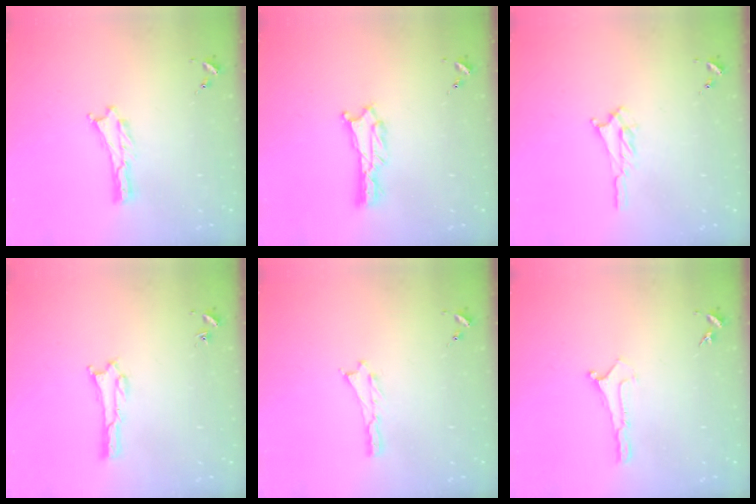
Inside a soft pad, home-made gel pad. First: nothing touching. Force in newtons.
{"total": 0.7, "press": 0.7, "slide": 0.1}
{"total": 1.7, "press": 1.6, "slide": 0.3}
{"total": 0.8, "press": 0.8, "slide": 0.2}
{"total": 0.0}
{"total": 0.0}